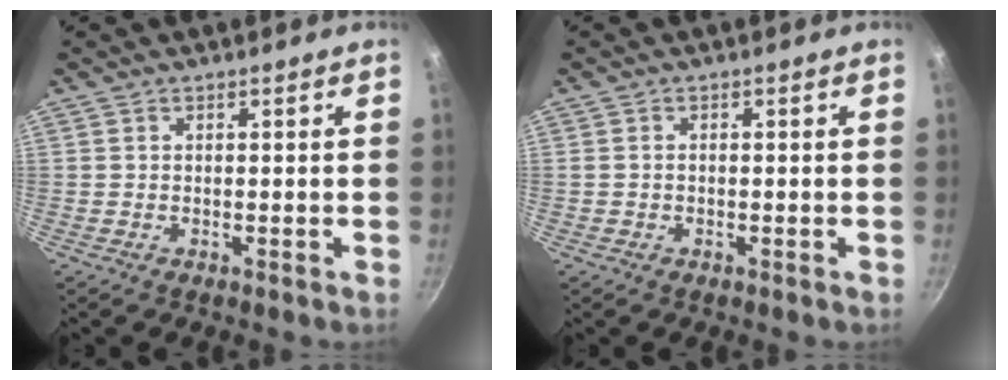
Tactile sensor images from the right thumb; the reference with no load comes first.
{"total": 0.6, "force": [-0.1, 0.5, 0.3], "torque": [-0.006, 0.003, 0.000]}